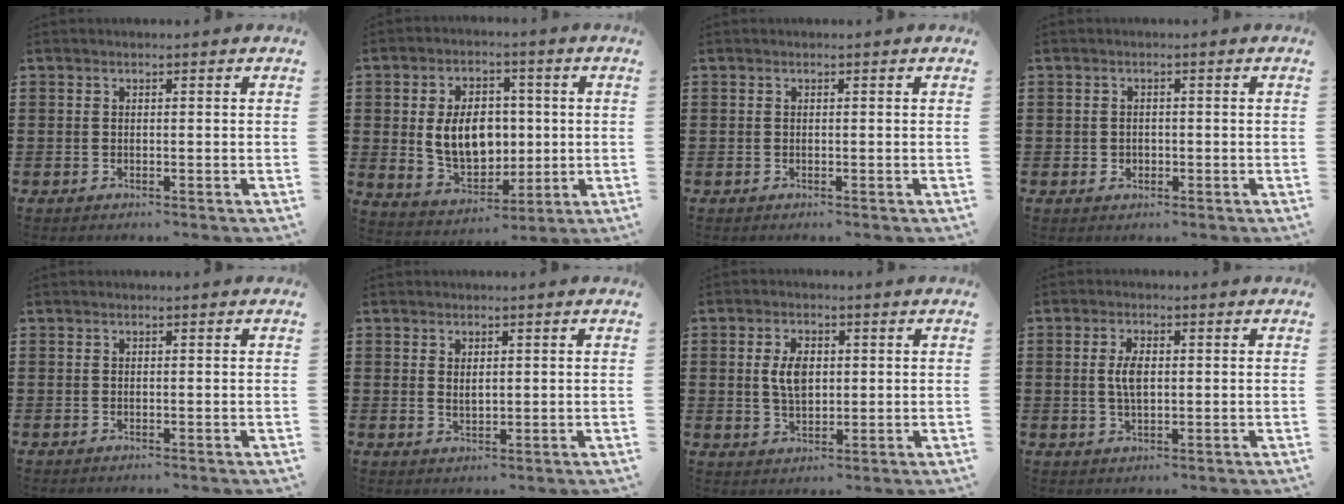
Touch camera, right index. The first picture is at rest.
{"total": 9.3, "force": [0.6, 6.5, 6.6], "torque": [-0.117, 0.006, 0.005]}
{"total": 0.0}
{"total": 1.1, "force": [-0.1, 1.1, 0.3], "torque": [-0.010, 0.005, -0.004]}
{"total": 0.0}
{"total": 1.4, "force": [0.7, 0.7, 0.9], "torque": [-0.019, 0.004, 0.013]}
{"total": 5.0, "force": [0.7, 2.9, 4.1], "torque": [-0.086, 0.007, 0.005]}
{"total": 4.0, "force": [0.4, 1.7, 3.6], "torque": [-0.079, 0.004, 0.002]}